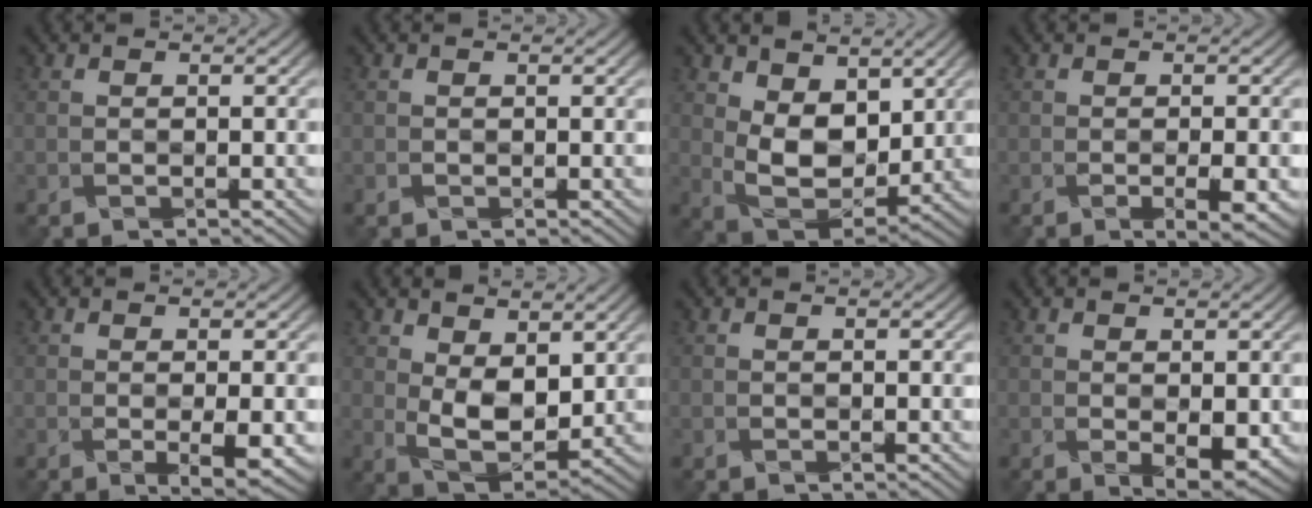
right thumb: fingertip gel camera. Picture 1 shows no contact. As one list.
[{"total": 0.0}, {"total": 7.5, "force": [3.1, 4.9, 4.8], "torque": [-0.113, -0.017, 0.064]}, {"total": 3.2, "force": [-0.9, 0.8, 3.0], "torque": [-0.049, -0.007, -0.006]}, {"total": 3.1, "force": [-0.5, 0.7, 3.0], "torque": [-0.054, -0.005, -0.001]}, {"total": 6.5, "force": [1.9, 3.8, 4.9], "torque": [-0.108, -0.014, 0.044]}, {"total": 0.0}, {"total": 2.2, "force": [0.0, 0.7, 2.1], "torque": [-0.043, -0.012, 0.011]}]